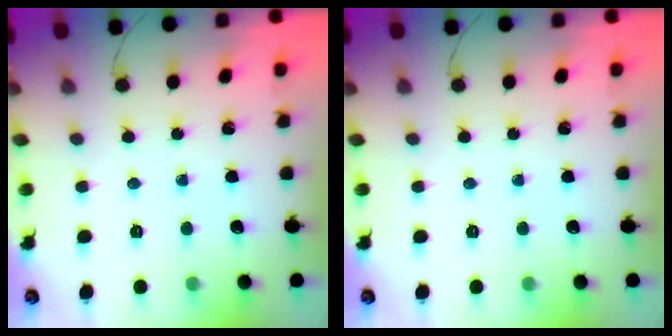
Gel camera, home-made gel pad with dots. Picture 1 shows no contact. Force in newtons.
{"total": 0.0}